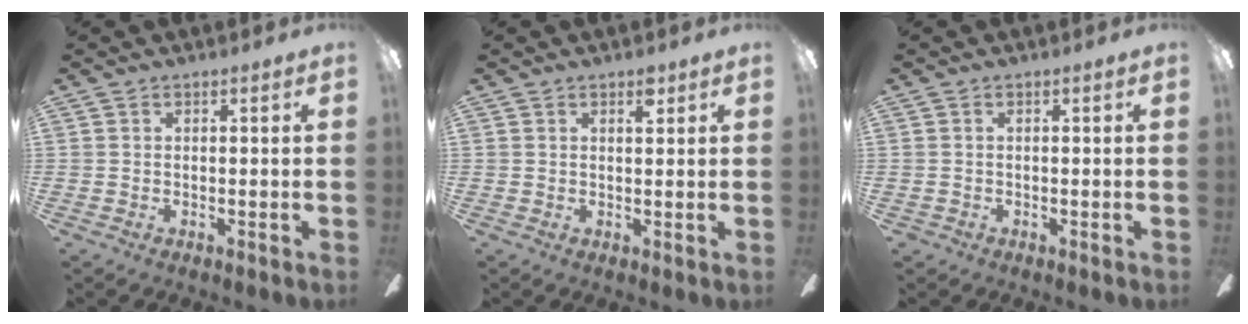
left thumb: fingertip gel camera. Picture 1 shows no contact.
{"total": 2.5, "force": [1.8, 0.9, 1.4], "torque": [-0.006, -0.008, 0.027]}
{"total": 0.6, "force": [-0.2, 0.5, 0.1], "torque": [-0.001, 0.003, -0.007]}